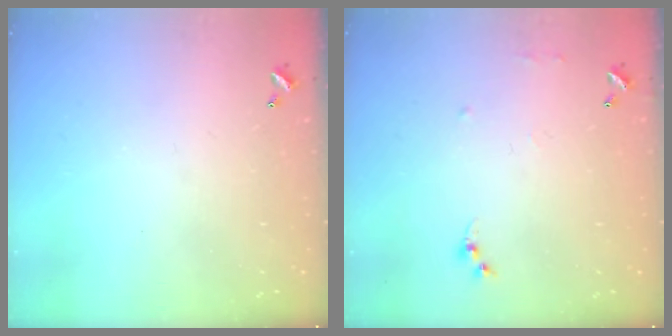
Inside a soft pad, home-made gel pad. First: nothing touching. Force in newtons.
{"total": 6.4, "press": 6.4, "slide": 0.8}